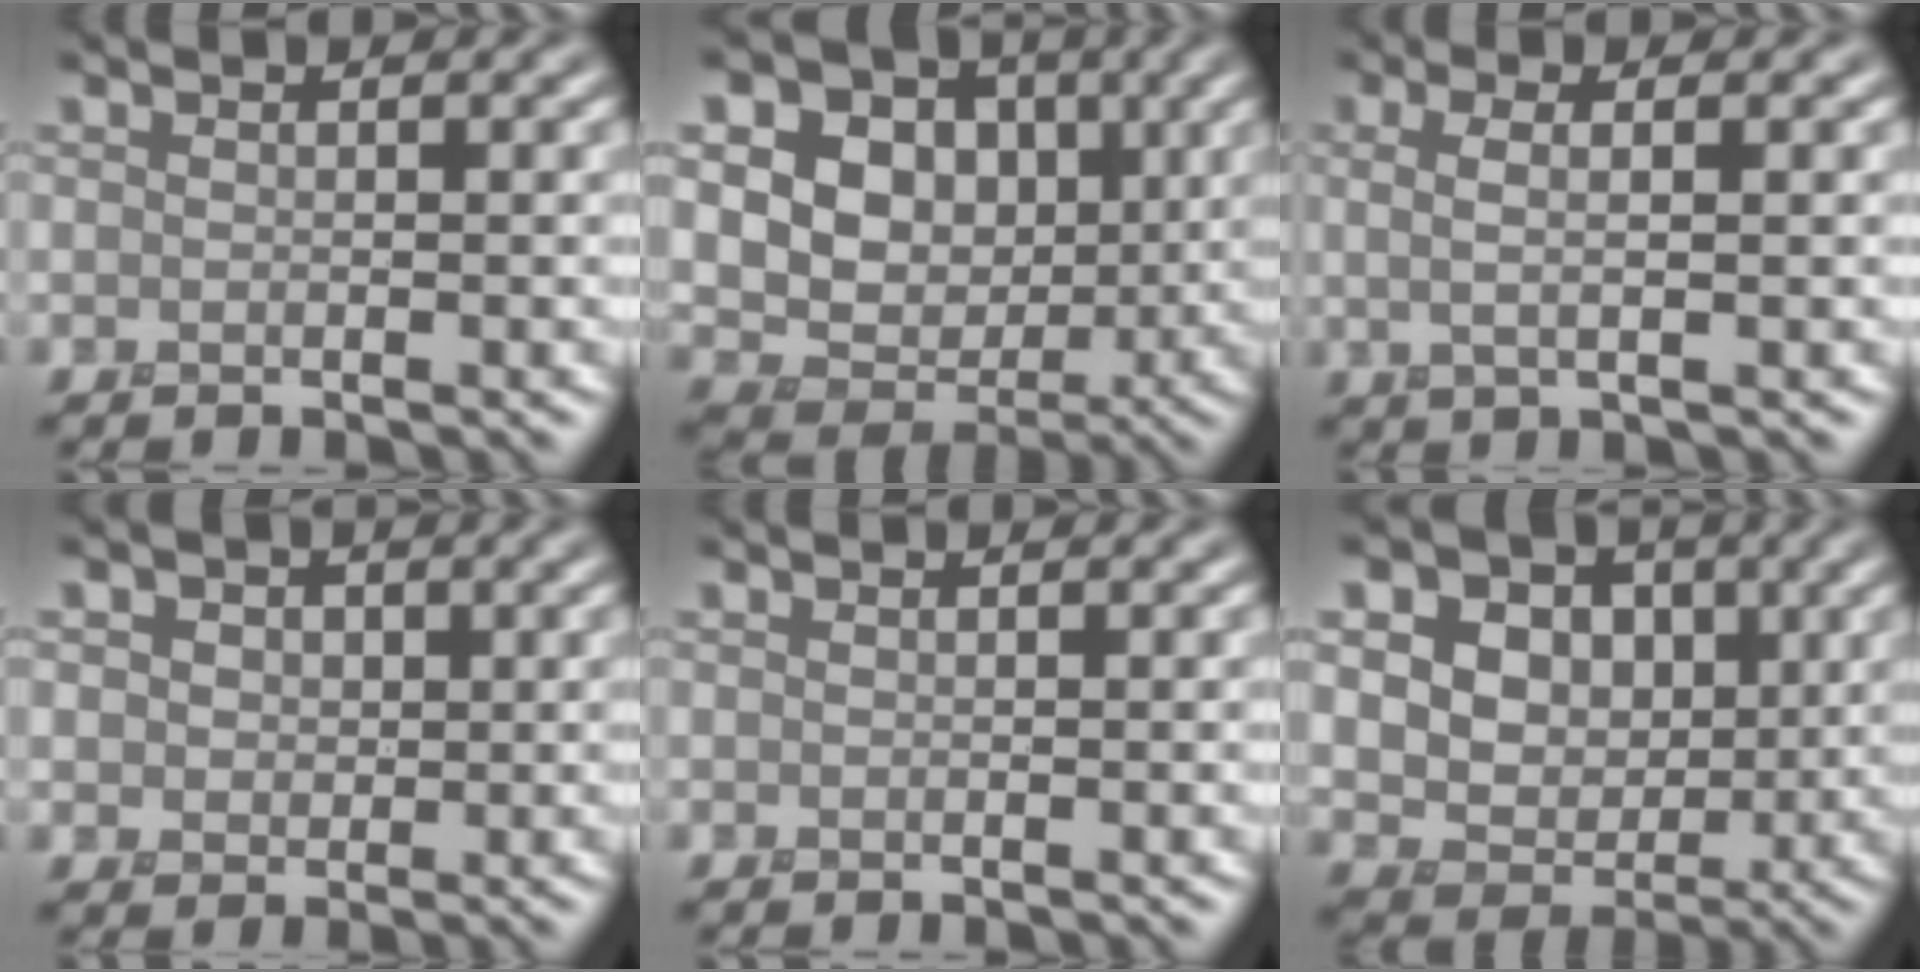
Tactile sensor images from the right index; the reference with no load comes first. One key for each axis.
{"total": 14.8, "fx": 3.2, "fy": 12.4, "fz": 7.4, "tx": -0.171, "ty": 0.038, "tz": 0.047}
{"total": 2.6, "fx": 0.7, "fy": 0.8, "fz": 2.4, "tx": -0.036, "ty": -0.004, "tz": -0.002}
{"total": 3.8, "fx": 1.2, "fy": 3.2, "fz": 1.8, "tx": -0.039, "ty": 0.013, "tz": 0.008}
{"total": 0.0}
{"total": 13.4, "fx": 3.8, "fy": 11.1, "fz": 6.4, "tx": -0.140, "ty": 0.028, "tz": 0.062}